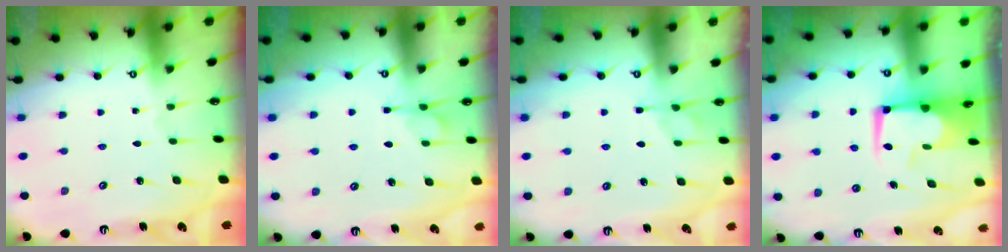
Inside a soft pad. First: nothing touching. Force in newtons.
{"total": 1.2, "press": 0.2, "slide": 1.2}
{"total": 6.6, "press": 6.5, "slide": 1.4}
{"total": 6.1, "press": 5.9, "slide": 1.3}